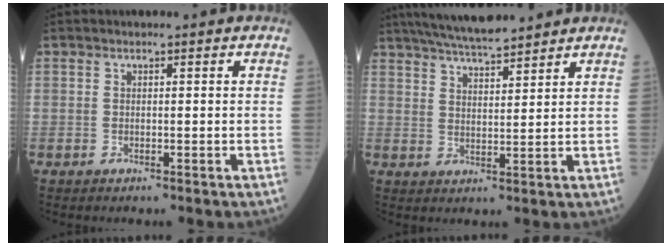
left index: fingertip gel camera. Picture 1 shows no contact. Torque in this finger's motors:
{"motor_torque": [0.07, -0.38, 0.22, 0.04]}